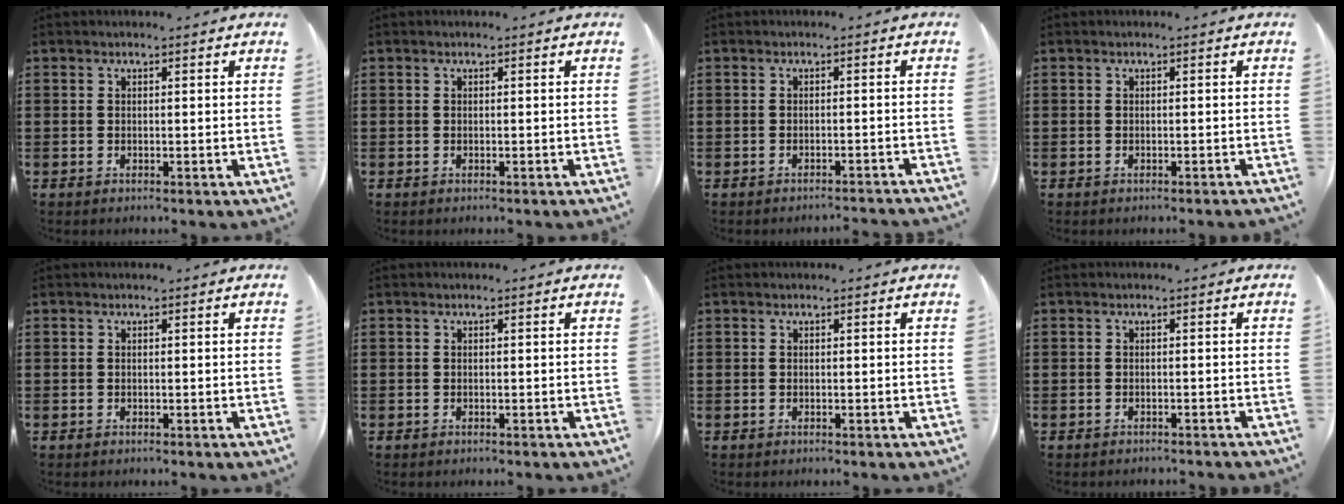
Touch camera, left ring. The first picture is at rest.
{"total": 0.0}
{"total": 1.5, "force": [-1.4, -0.2, 0.4], "torque": [-0.005, 0.002, -0.028]}
{"total": 0.6, "force": [-0.5, -0.1, 0.3], "torque": [-0.005, -0.002, -0.009]}
{"total": 0.0}
{"total": 0.0}
{"total": 0.0}
{"total": 0.7, "force": [-0.7, 0.0, 0.2], "torque": [-0.006, -0.002, -0.014]}